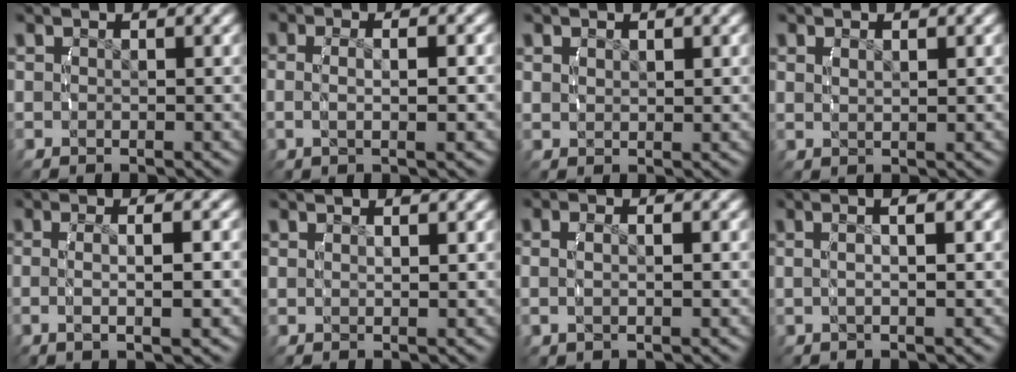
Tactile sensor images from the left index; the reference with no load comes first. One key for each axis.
{"total": 3.1, "fx": -0.1, "fy": 0.5, "fz": 3.0, "tx": -0.059, "ty": -0.001, "tz": 0.000}
{"total": 0.9, "fx": 0.8, "fy": -0.1, "fz": 0.4, "tx": -0.008, "ty": -0.005, "tz": 0.021}
{"total": 1.1, "fx": 0.8, "fy": -0.2, "fz": 0.8, "tx": -0.012, "ty": -0.001, "tz": 0.017}
{"total": 3.6, "fx": -0.5, "fy": 0.4, "fz": 3.6, "tx": -0.071, "ty": 0.000, "tz": -0.006}
{"total": 0.8, "fx": 0.3, "fy": -0.5, "fz": 0.6, "tx": -0.013, "ty": -0.002, "tz": 0.009}
{"total": 2.2, "fx": -0.1, "fy": 0.6, "fz": 2.1, "tx": -0.041, "ty": 0.000, "tz": -0.003}
{"total": 2.6, "fx": 0.3, "fy": -0.1, "fz": 2.6, "tx": -0.046, "ty": 0.012, "tz": 0.003}